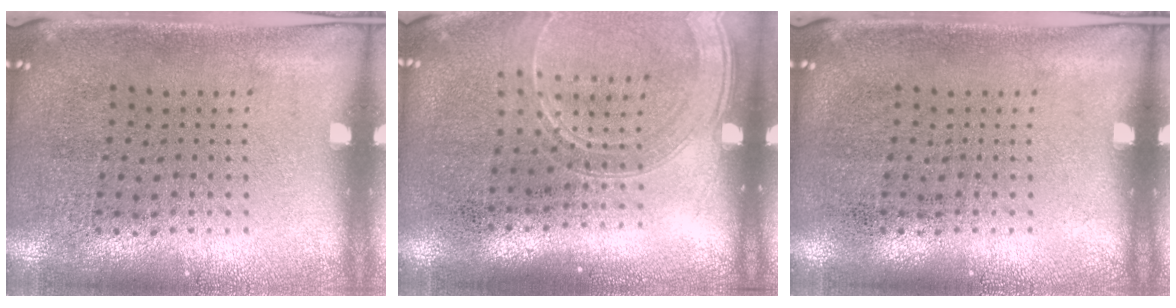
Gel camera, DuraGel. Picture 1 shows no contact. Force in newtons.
{"total": 1.7, "press": 1.6, "slide": 0.7}
{"total": 0.0}